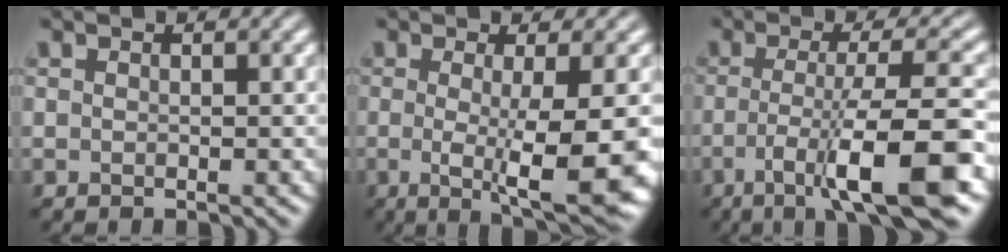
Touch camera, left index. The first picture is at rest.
{"total": 7.8, "force": [-1.1, 1.4, 7.6], "torque": [-0.116, -0.018, -0.014]}
{"total": 9.1, "force": [-3.3, 1.5, 8.3], "torque": [-0.131, 0.000, -0.060]}